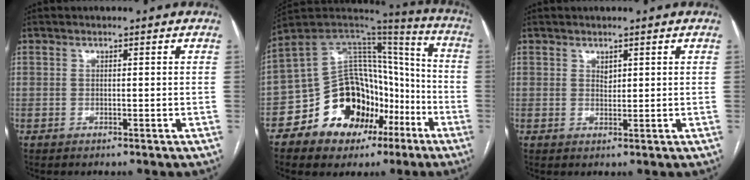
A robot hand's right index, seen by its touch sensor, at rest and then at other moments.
{"total": 19.5, "force": [-8.7, 13.1, 11.4], "torque": [-0.182, 0.060, -0.137]}
{"total": 1.1, "force": [0.7, 0.6, 0.6], "torque": [-0.008, -0.001, 0.014]}